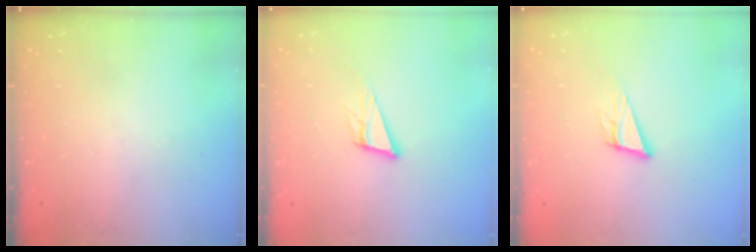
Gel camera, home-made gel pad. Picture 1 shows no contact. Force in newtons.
{"total": 10.3, "press": 9.7, "slide": 3.3}
{"total": 10.3, "press": 9.7, "slide": 3.3}